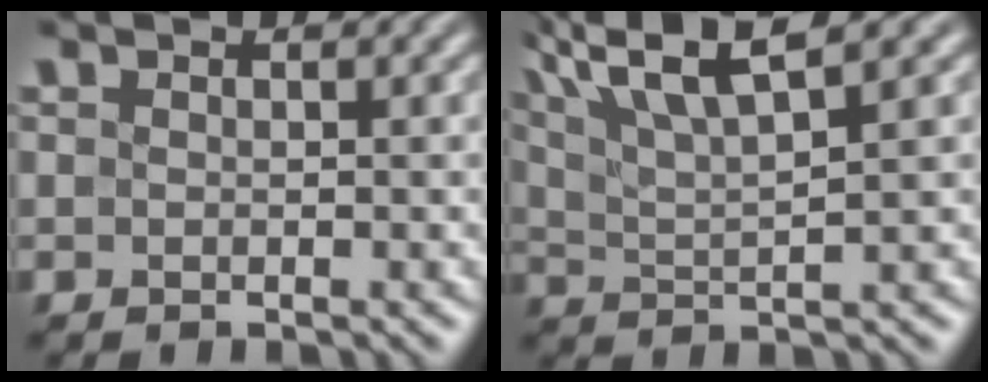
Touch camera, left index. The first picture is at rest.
{"total": 7.0, "force": [4.3, 1.7, 5.3], "torque": [-0.095, 0.019, 0.078]}